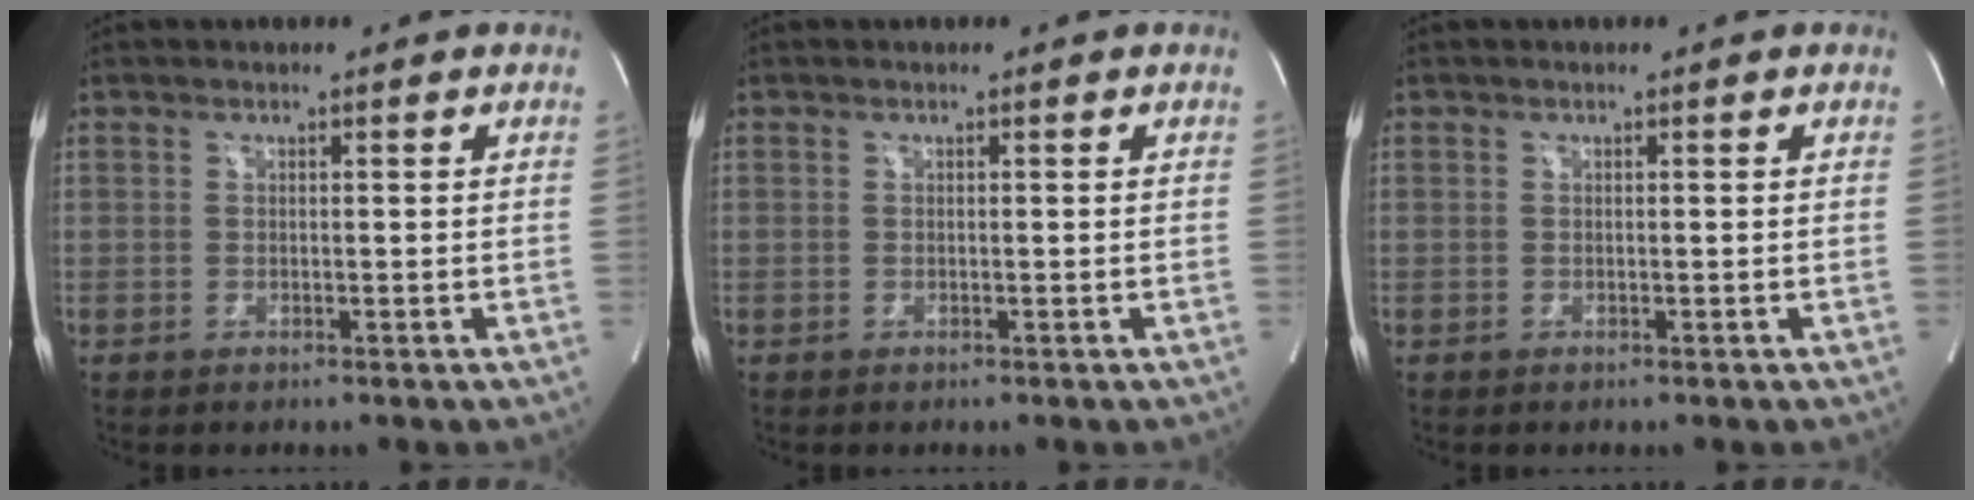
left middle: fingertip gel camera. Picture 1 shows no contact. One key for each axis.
{"total": 0.0}
{"total": 0.0}